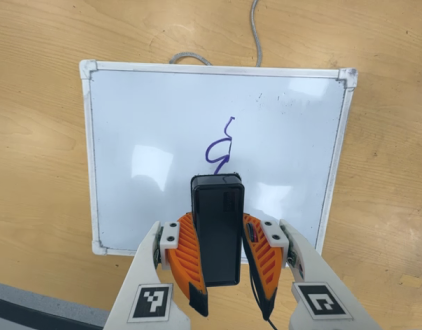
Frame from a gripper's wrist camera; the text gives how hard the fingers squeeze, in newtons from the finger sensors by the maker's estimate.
{"total": 7.6, "left": 6.9, "right": 8.3}